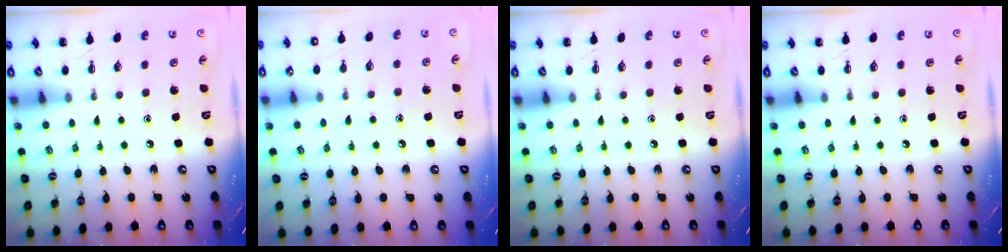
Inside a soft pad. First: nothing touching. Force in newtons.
{"total": 5.7, "press": 5.5, "slide": 1.5}
{"total": 0.0}
{"total": 0.0}